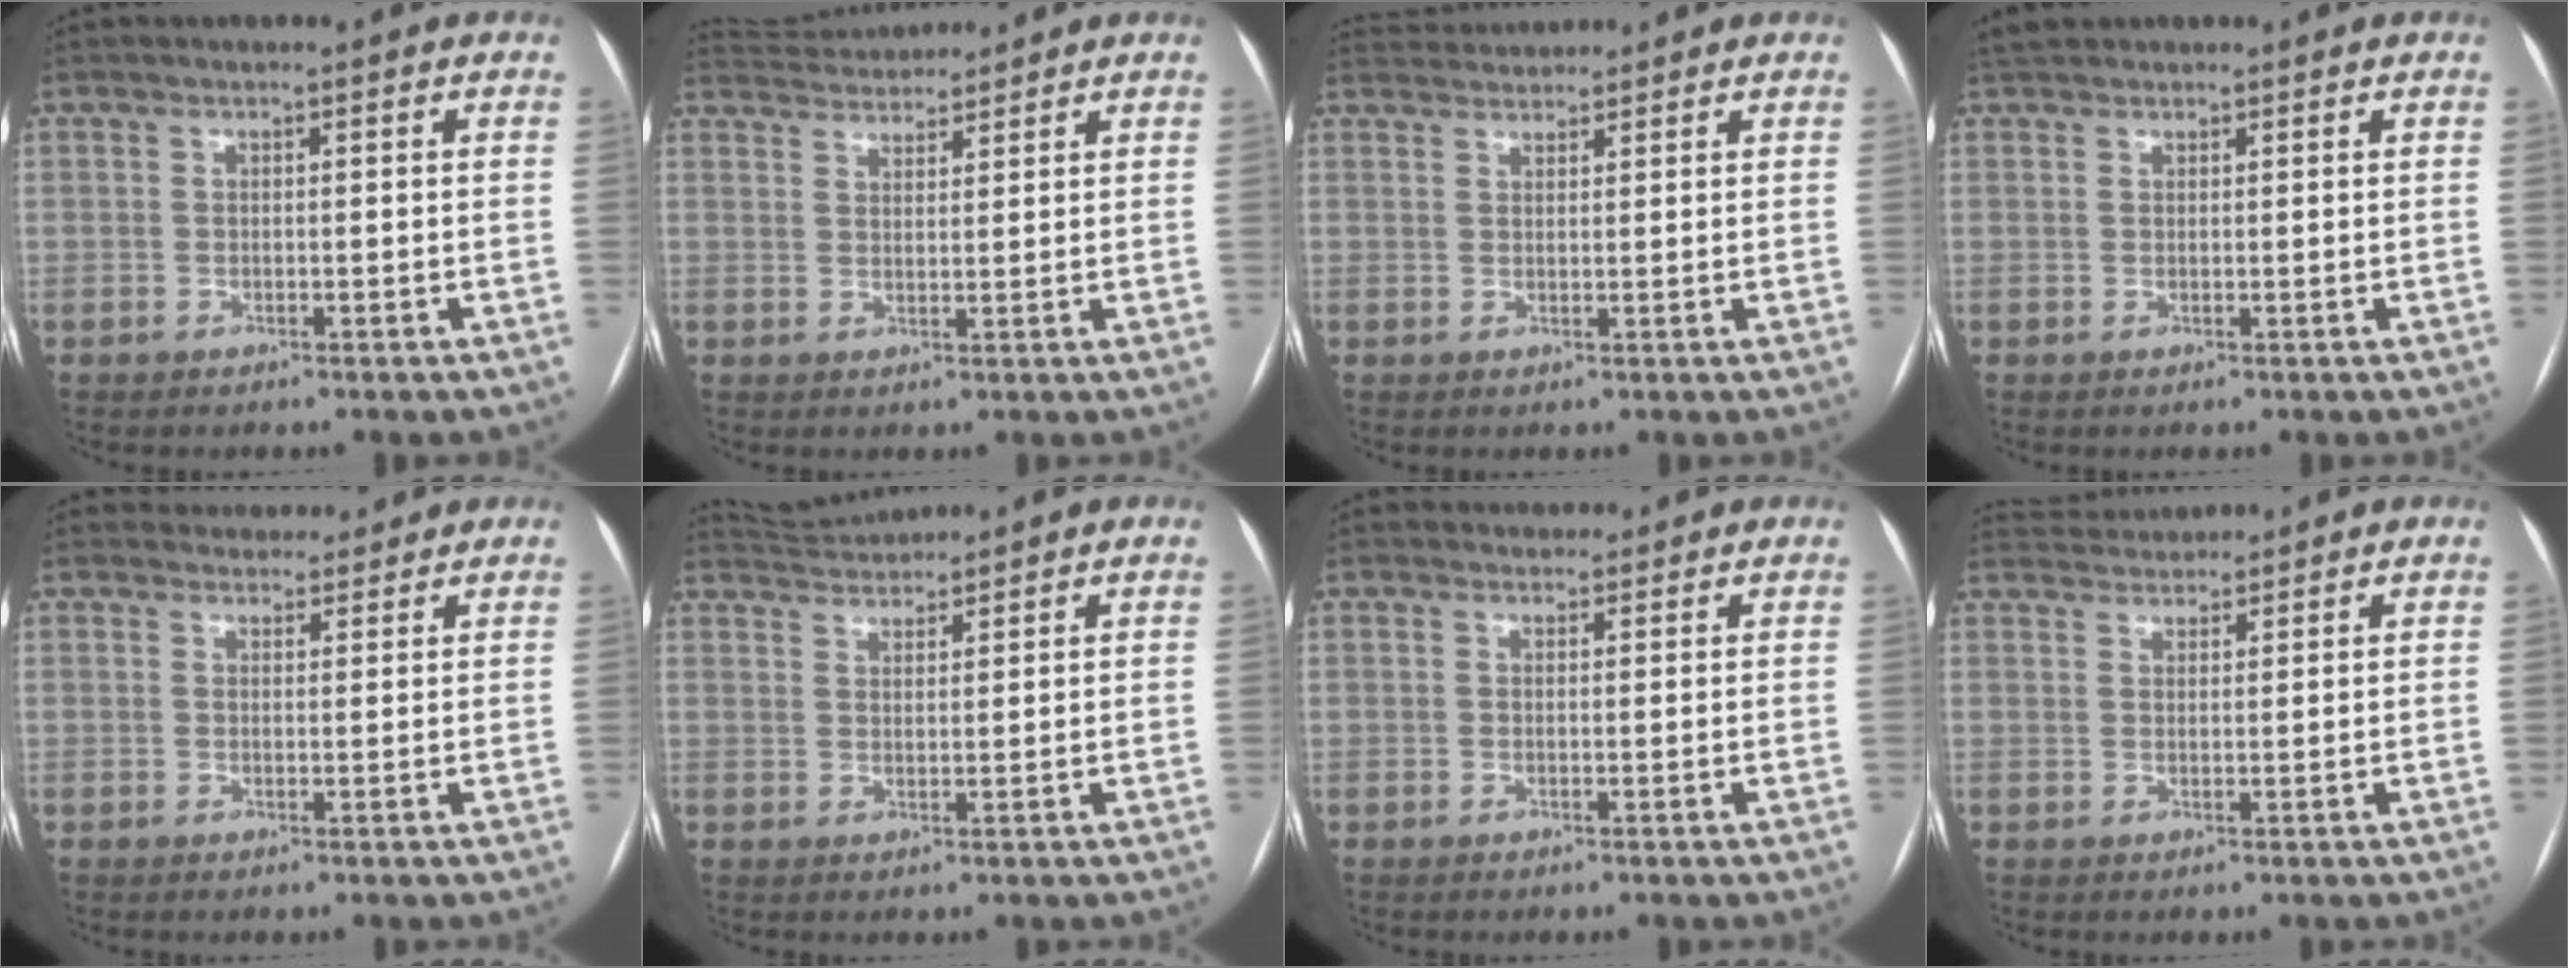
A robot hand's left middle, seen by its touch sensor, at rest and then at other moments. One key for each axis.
{"total": 6.6, "fx": 6.5, "fy": 0.5, "fz": 0.8, "tx": -0.024, "ty": 0.028, "tz": 0.107}
{"total": 3.7, "fx": 3.7, "fy": 0.3, "fz": -0.1, "tx": -0.005, "ty": 0.028, "tz": 0.069}
{"total": 2.4, "fx": 2.0, "fy": 1.0, "fz": 0.7, "tx": -0.017, "ty": 0.026, "tz": 0.035}
{"total": 4.6, "fx": 4.3, "fy": 1.6, "fz": 0.0, "tx": 0.006, "ty": 0.013, "tz": 0.054}
{"total": 4.5, "fx": 4.5, "fy": -0.1, "fz": -0.1, "tx": -0.007, "ty": 0.021, "tz": 0.083}
{"total": 2.2, "fx": 2.0, "fy": 0.8, "fz": -0.2, "tx": 0.004, "ty": 0.011, "tz": 0.027}
{"total": 4.8, "fx": 4.8, "fy": 0.4, "fz": 0.3, "tx": -0.012, "ty": 0.030, "tz": 0.082}